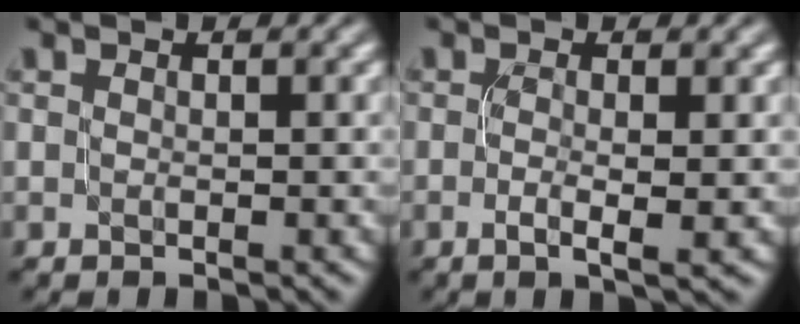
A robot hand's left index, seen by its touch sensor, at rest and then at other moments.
{"total": 2.1, "force": [-0.5, 0.5, 2.0], "torque": [-0.040, -0.005, -0.007]}